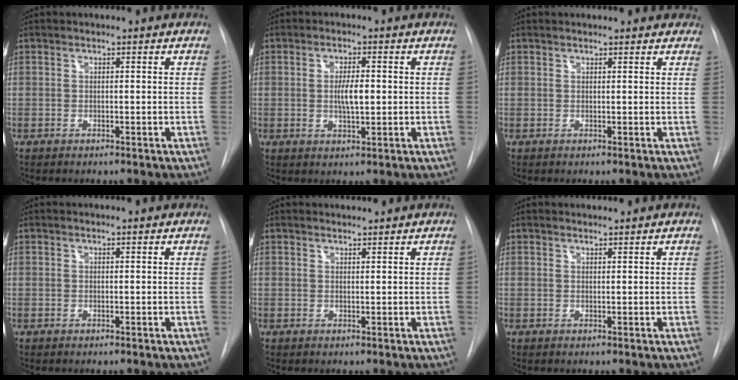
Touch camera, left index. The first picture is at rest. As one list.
[{"total": 3.9, "force": [0.1, 1.1, 3.8], "torque": [-0.067, 0.000, 0.002]}, {"total": 6.3, "force": [5.7, 2.1, 1.8], "torque": [-0.010, 0.014, 0.051]}, {"total": 1.2, "force": [1.2, 0.0, 0.2], "torque": [-0.011, 0.009, 0.012]}, {"total": 1.7, "force": [1.6, 0.1, 0.1], "torque": [-0.008, 0.010, 0.029]}, {"total": 1.2, "force": [1.2, 0.0, 0.0], "torque": [-0.007, 0.007, 0.024]}]